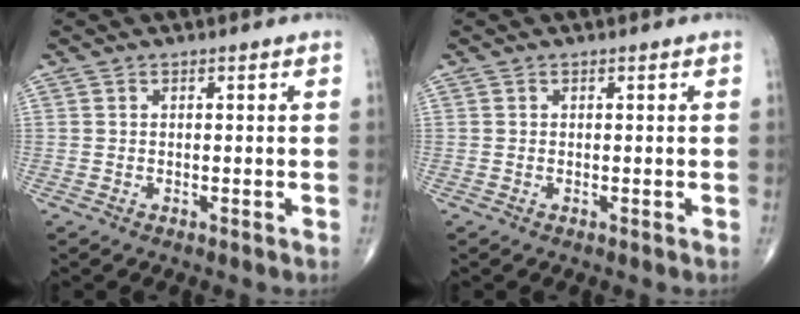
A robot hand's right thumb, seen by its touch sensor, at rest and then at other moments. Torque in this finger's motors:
{"motor_torque": [-0.10, 0.20, 0.13, 0.30, -0.02]}